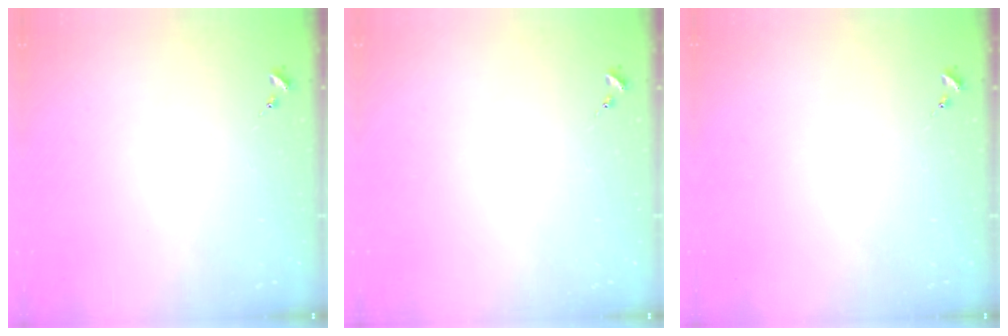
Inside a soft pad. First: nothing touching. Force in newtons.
{"total": 0.0}
{"total": 0.0}